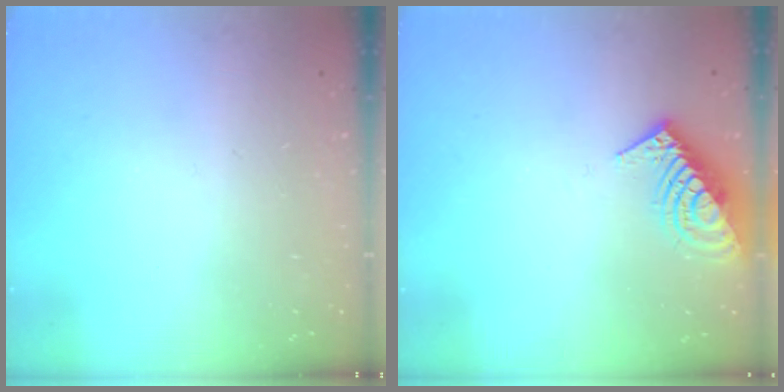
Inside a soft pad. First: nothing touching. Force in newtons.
{"total": 13.4, "press": 13.4, "slide": 0.5}